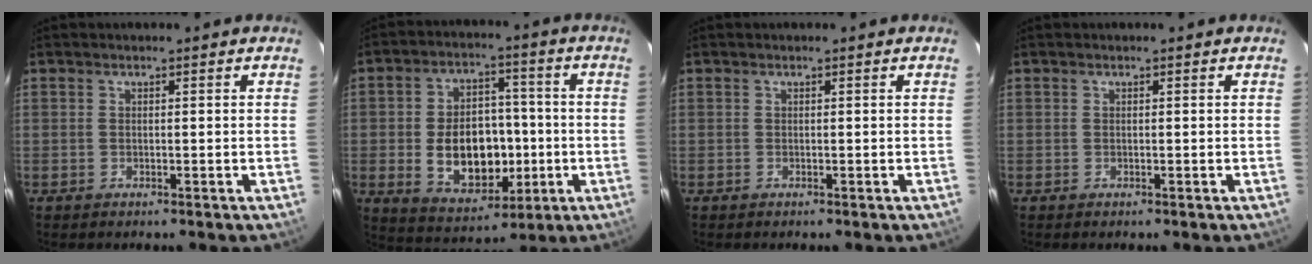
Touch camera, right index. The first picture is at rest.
{"total": 14.0, "force": [-2.3, 9.4, 10.0], "torque": [-0.198, 0.014, -0.012]}
{"total": 0.0}
{"total": 0.0}